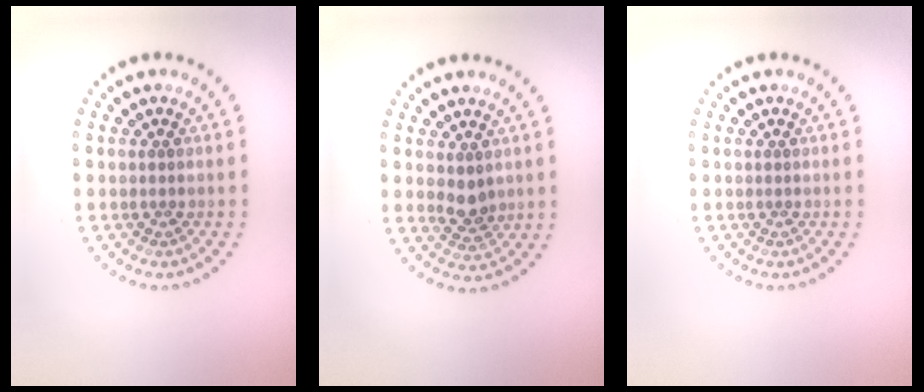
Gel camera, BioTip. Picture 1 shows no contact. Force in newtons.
{"total": 2.0, "press": 2.0, "slide": 0.6}
{"total": 0.0}